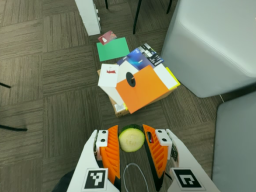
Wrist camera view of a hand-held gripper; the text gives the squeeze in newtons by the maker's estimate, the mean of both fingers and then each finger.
{"total": 9.4, "left": 10.1, "right": 8.7}